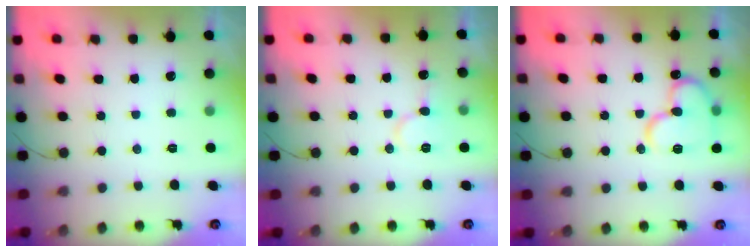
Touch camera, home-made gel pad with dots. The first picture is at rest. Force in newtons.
{"total": 8.4, "press": 8.4, "slide": 0.9}
{"total": 13.9, "press": 13.8, "slide": 2.0}